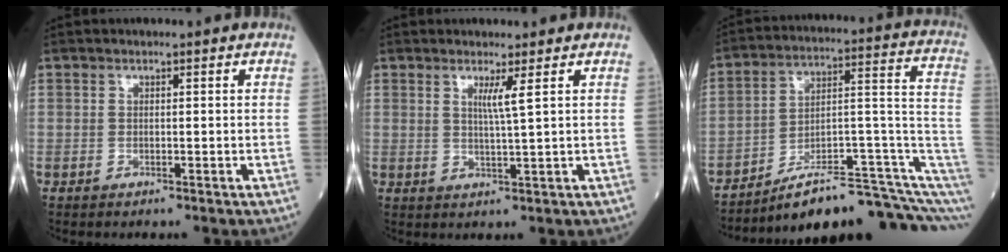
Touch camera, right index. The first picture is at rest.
{"total": 2.6, "force": [1.2, -0.8, 2.1], "torque": [-0.041, -0.010, 0.024]}
{"total": 17.0, "force": [-11.4, 2.0, 12.4], "torque": [-0.123, 0.075, -0.168]}